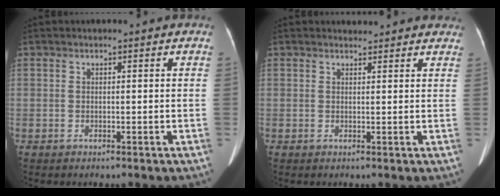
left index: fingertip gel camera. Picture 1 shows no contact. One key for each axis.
{"total": 4.4, "fx": 4.1, "fy": 1.4, "fz": 0.4, "tx": 0.003, "ty": 0.010, "tz": 0.038}